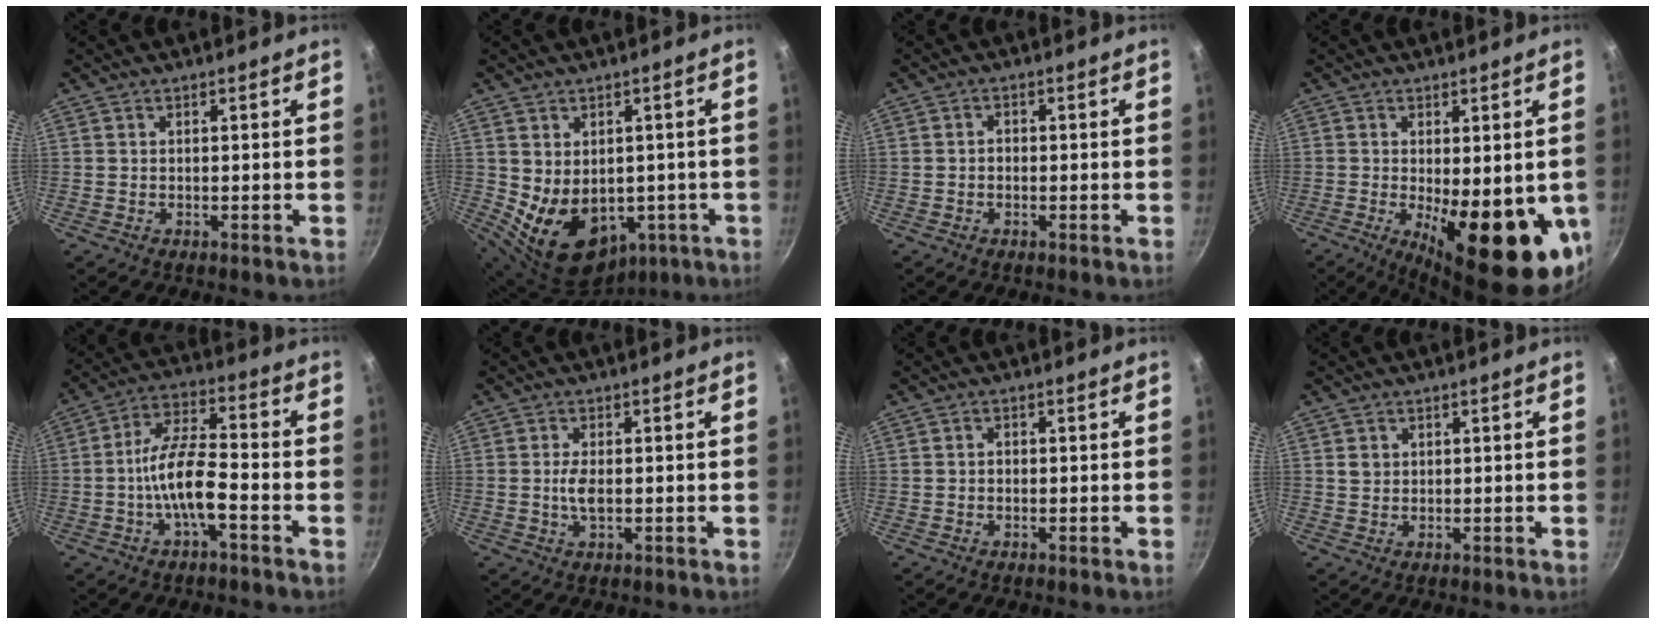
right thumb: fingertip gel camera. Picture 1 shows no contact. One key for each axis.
{"total": 13.1, "fx": -1.6, "fy": 9.9, "fz": 8.5, "tx": -0.113, "ty": -0.009, "tz": 0.012}
{"total": 1.4, "fx": -0.4, "fy": 1.2, "fz": 0.7, "tx": -0.010, "ty": 0.008, "tz": -0.007}
{"total": 17.5, "fx": -3.3, "fy": 6.0, "fz": 16.1, "tx": -0.200, "ty": -0.028, "tz": -0.032}
{"total": 10.3, "fx": -3.5, "fy": 3.4, "fz": 9.1, "tx": -0.163, "ty": 0.041, "tz": -0.074}
{"total": 3.4, "fx": -0.3, "fy": 1.6, "fz": 3.0, "tx": -0.064, "ty": 0.001, "tz": -0.007}
{"total": 1.1, "fx": -0.3, "fy": 0.9, "fz": 0.5, "tx": -0.009, "ty": 0.005, "tz": -0.005}
{"total": 1.8, "fx": 0.5, "fy": 1.6, "fz": 0.7, "tx": -0.005, "ty": 0.004, "tz": 0.009}